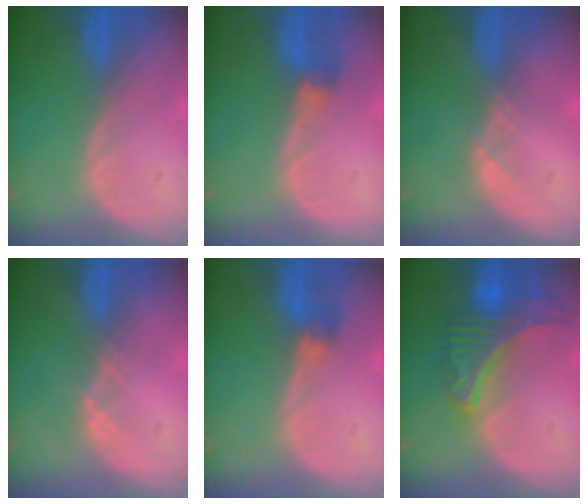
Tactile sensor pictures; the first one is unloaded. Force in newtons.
{"total": 2.8, "press": 2.6, "slide": 1.0}
{"total": 1.1, "press": 1.0, "slide": 0.2}
{"total": 1.3, "press": 1.1, "slide": 0.7}
{"total": 2.8, "press": 2.6, "slide": 1.0}
{"total": 9.1, "press": 8.0, "slide": 4.3}